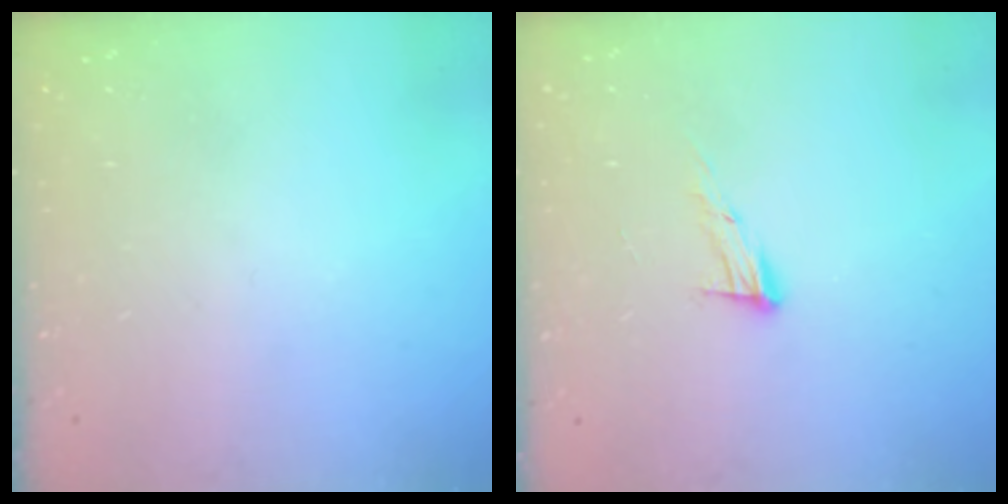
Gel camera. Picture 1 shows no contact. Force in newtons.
{"total": 8.3, "press": 8.2, "slide": 1.3}